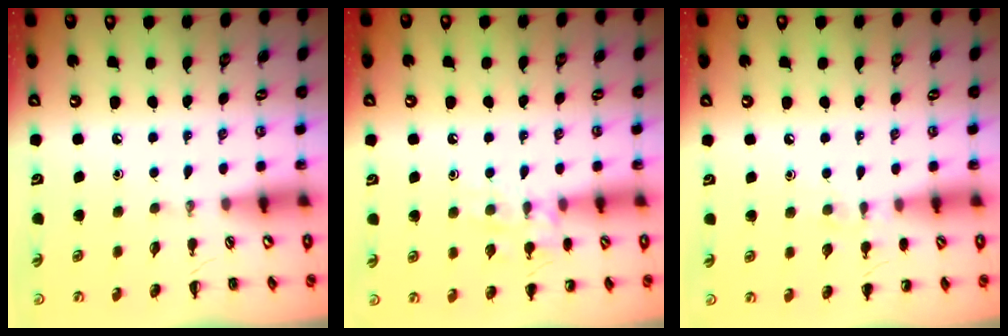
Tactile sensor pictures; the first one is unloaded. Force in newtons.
{"total": 9.1, "press": 9.1, "slide": 1.2}
{"total": 5.9, "press": 5.6, "slide": 1.8}